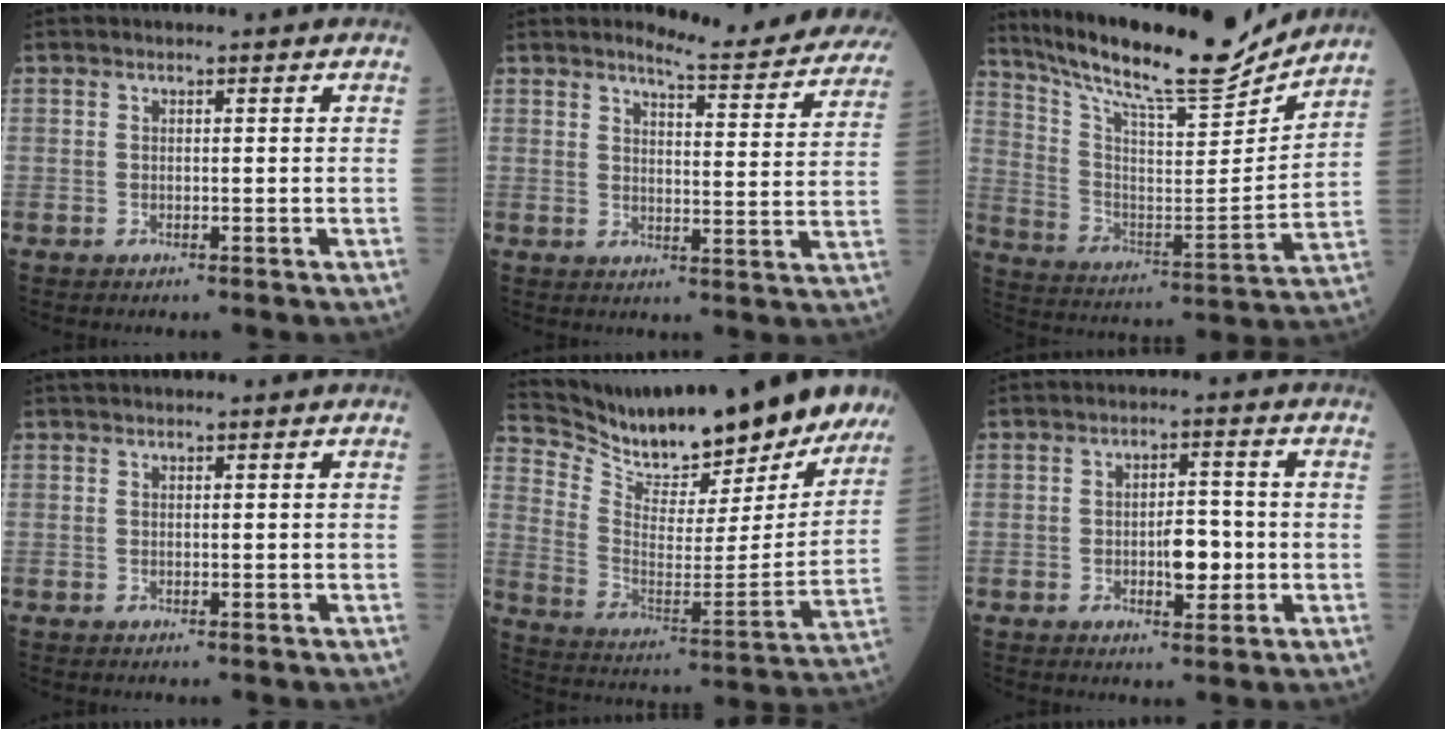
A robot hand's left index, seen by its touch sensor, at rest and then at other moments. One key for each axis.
{"total": 13.9, "fx": 13.2, "fy": 1.2, "fz": 4.1, "tx": -0.043, "ty": -0.060, "tz": 0.141}
{"total": 20.1, "fx": 18.4, "fy": 1.3, "fz": 8.0, "tx": -0.160, "ty": -0.034, "tz": 0.296}
{"total": 2.0, "fx": 1.8, "fy": 0.2, "fz": 0.8, "tx": -0.005, "ty": 0.027, "tz": 0.029}
{"total": 25.0, "fx": 22.2, "fy": 5.0, "fz": 10.4, "tx": -0.185, "ty": -0.051, "tz": 0.321}
{"total": 4.4, "fx": -1.0, "fy": 1.8, "fz": 3.9, "tx": -0.055, "ty": 0.000, "tz": -0.016}